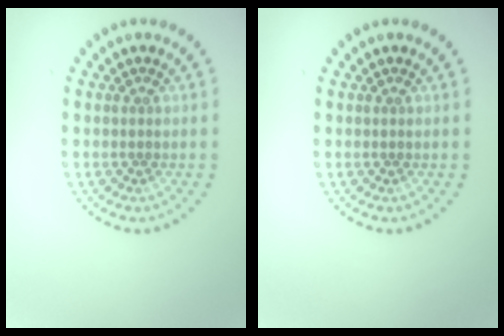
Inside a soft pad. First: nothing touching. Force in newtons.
{"total": 0.0}